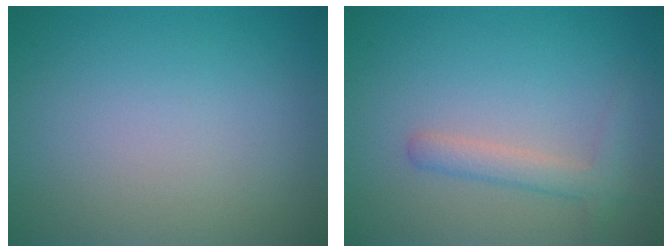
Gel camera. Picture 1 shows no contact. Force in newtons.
{"total": 2.2, "press": 2.2, "slide": 0.2}